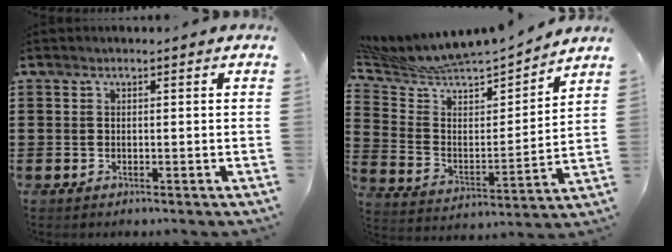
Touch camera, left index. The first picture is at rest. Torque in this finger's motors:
{"motor_torque": [1.07, -1.07, 0.54, 0.14]}